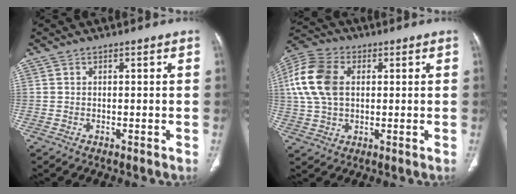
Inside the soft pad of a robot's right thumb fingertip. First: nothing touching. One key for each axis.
{"total": 13.5, "fx": 2.3, "fy": 9.3, "fz": 9.6, "tx": -0.195, "ty": 0.015, "tz": 0.040}